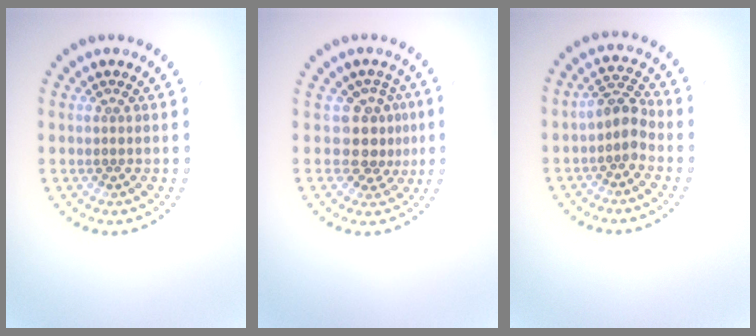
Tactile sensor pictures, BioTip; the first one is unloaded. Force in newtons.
{"total": 3.0, "press": 2.1, "slide": 2.1}
{"total": 2.5, "press": 2.0, "slide": 1.5}